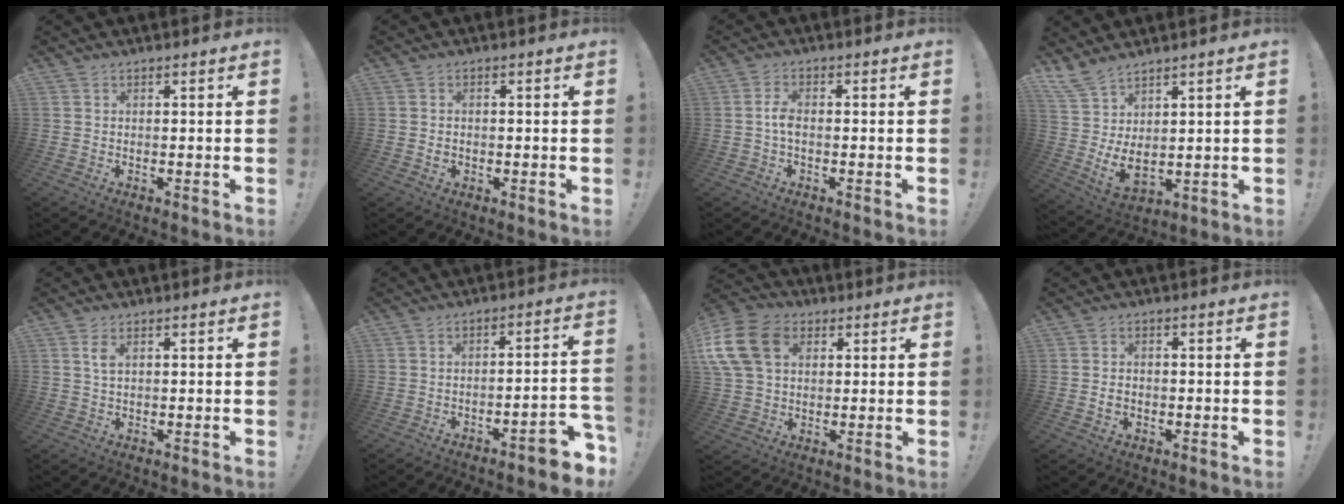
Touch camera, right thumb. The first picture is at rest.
{"total": 1.2, "force": [-0.2, 1.1, 0.4], "torque": [0.001, 0.001, -0.005]}
{"total": 3.5, "force": [-0.8, 1.8, 3.0], "torque": [-0.061, 0.009, -0.016]}
{"total": 8.1, "force": [4.2, 3.5, 6.0], "torque": [-0.122, -0.044, 0.087]}
{"total": 2.6, "force": [1.0, 1.2, 2.0], "torque": [-0.027, -0.004, 0.015]}
{"total": 7.0, "force": [-5.0, 1.5, 4.7], "torque": [-0.053, 0.029, -0.085]}
{"total": 17.1, "force": [4.8, 12.8, 10.2], "torque": [-0.207, -0.006, 0.096]}
{"total": 2.5, "force": [-0.5, 2.0, 1.3], "torque": [-0.006, 0.002, -0.011]}